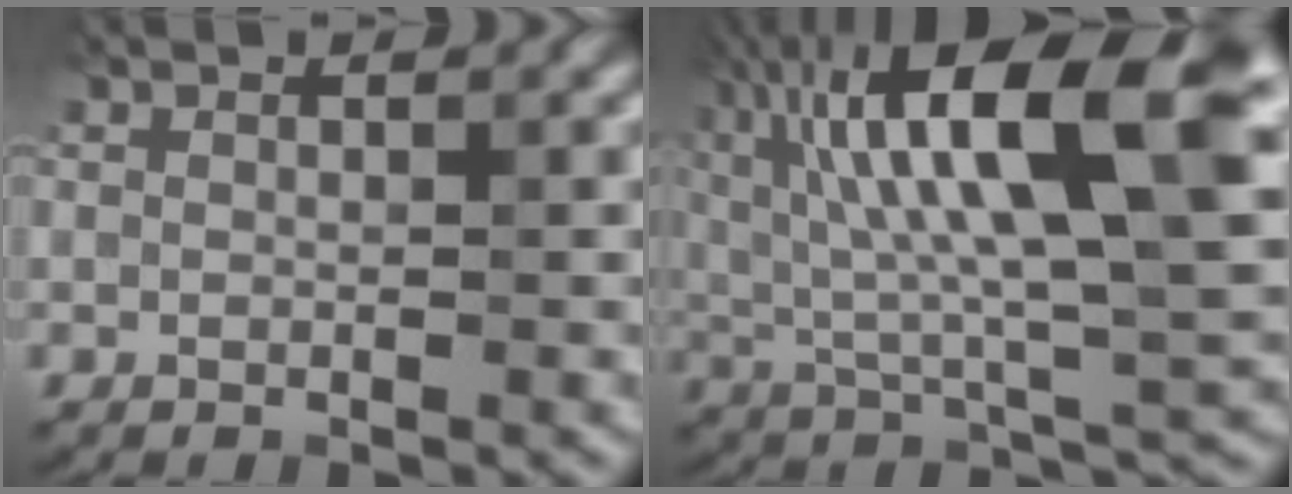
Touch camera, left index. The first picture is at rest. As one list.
[{"total": 15.7, "force": [4.5, 4.8, 14.2], "torque": [-0.244, 0.017, 0.066]}]